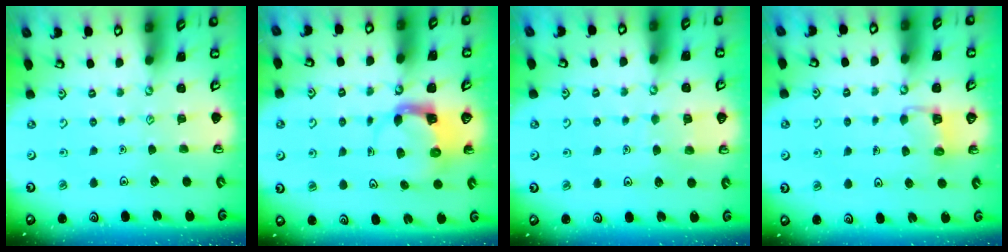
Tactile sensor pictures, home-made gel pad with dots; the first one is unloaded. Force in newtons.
{"total": 4.0, "press": 3.9, "slide": 0.6}
{"total": 4.6, "press": 4.6, "slide": 0.4}
{"total": 3.3, "press": 3.3, "slide": 0.3}